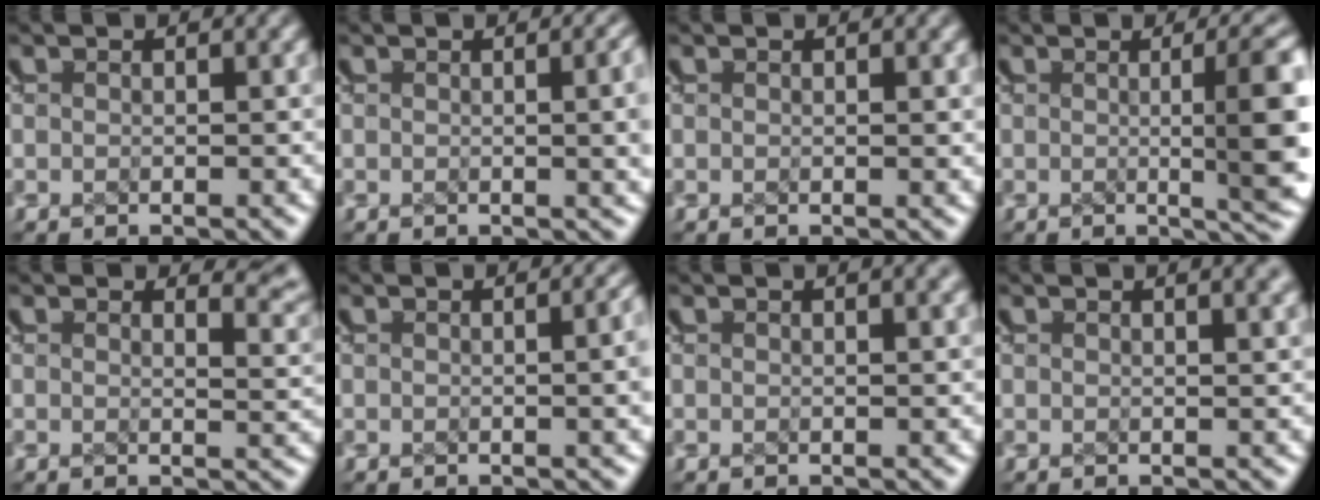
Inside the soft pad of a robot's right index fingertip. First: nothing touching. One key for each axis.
{"total": 1.9, "fx": 0.3, "fy": 0.3, "fz": 1.9, "tx": -0.014, "ty": 0.003, "tz": 0.006}
{"total": 0.0}
{"total": 6.2, "fx": -1.7, "fy": 1.7, "fz": 5.7, "tx": -0.048, "ty": 0.005, "tz": -0.031}
{"total": 3.2, "fx": 2.6, "fy": 0.4, "fz": 1.8, "tx": -0.026, "ty": -0.014, "tz": 0.043}
{"total": 1.4, "fx": 0.1, "fy": 0.2, "fz": 1.4, "tx": -0.012, "ty": 0.005, "tz": 0.004}
{"total": 0.6, "fx": 0.5, "fy": -0.4, "fz": 0.2, "tx": -0.002, "ty": 0.000, "tz": 0.010}
{"total": 1.2, "fx": 1.0, "fy": -0.3, "fz": 0.7, "tx": -0.009, "ty": 0.000, "tz": 0.017}